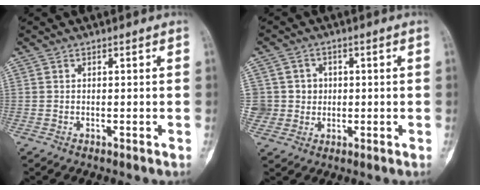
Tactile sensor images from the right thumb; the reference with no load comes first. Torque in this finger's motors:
{"motor_torque": [-0.22, -0.09, 0.12, -0.02, 0.02]}